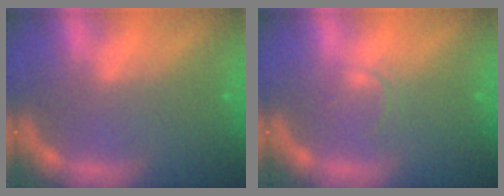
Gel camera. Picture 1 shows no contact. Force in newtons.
{"total": 1.4}